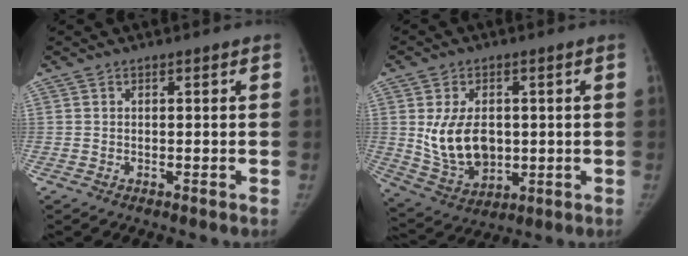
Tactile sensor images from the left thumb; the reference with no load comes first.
{"total": 11.9, "force": [0.7, 8.2, 8.7], "torque": [-0.132, -0.012, 0.034]}